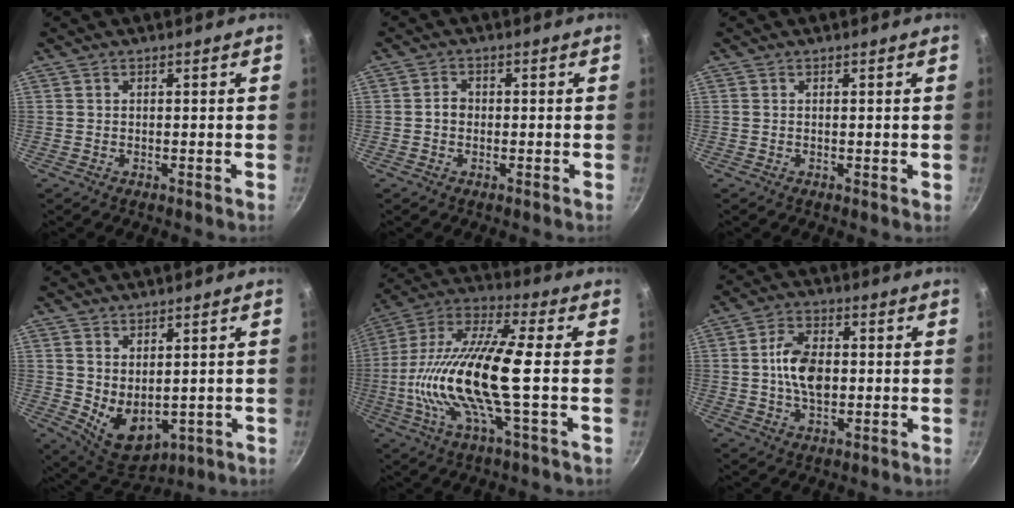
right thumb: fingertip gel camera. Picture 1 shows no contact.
{"total": 1.3, "force": [-0.3, 1.1, 0.6], "torque": [-0.009, 0.006, -0.007]}
{"total": 0.6, "force": [0.1, 0.0, 0.6], "torque": [-0.008, -0.002, 0.001]}
{"total": 8.5, "force": [0.8, 5.5, 6.4], "torque": [-0.081, -0.028, 0.039]}
{"total": 19.6, "force": [-2.3, 4.1, 19.0], "torque": [-0.375, 0.026, -0.058]}
{"total": 9.0, "force": [0.1, 5.4, 7.2], "torque": [-0.119, 0.009, -0.004]}